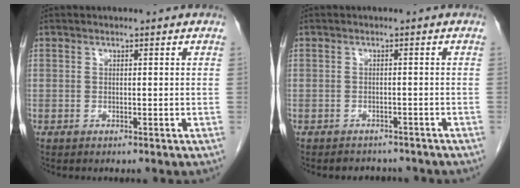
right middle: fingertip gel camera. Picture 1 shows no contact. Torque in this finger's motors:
{"motor_torque": [0.02, 0.00, 0.00, 0.00]}